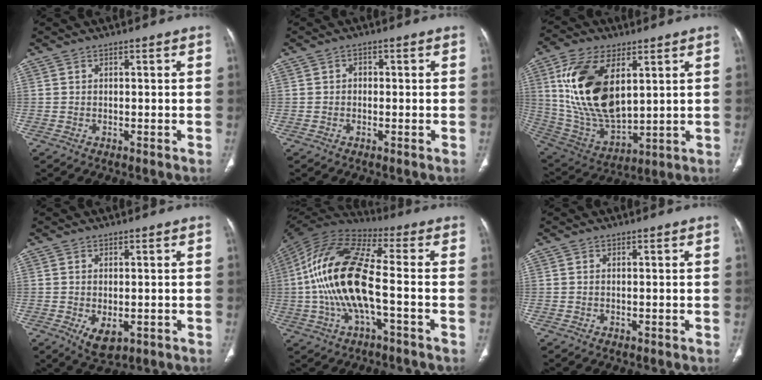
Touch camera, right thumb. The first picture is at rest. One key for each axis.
{"total": 1.4, "fx": -0.1, "fy": 1.2, "fz": 0.7, "tx": -0.003, "ty": 0.006, "tz": -0.005}
{"total": 20.6, "fx": 5.9, "fy": 11.0, "fz": 16.5, "tx": -0.303, "ty": -0.027, "tz": 0.122}
{"total": 5.1, "fx": -1.5, "fy": 2.9, "fz": 4.0, "tx": -0.064, "ty": -0.009, "tz": -0.013}
{"total": 18.5, "fx": -2.3, "fy": 6.7, "fz": 17.0, "tx": -0.353, "ty": 0.035, "tz": -0.046}
{"total": 0.0}